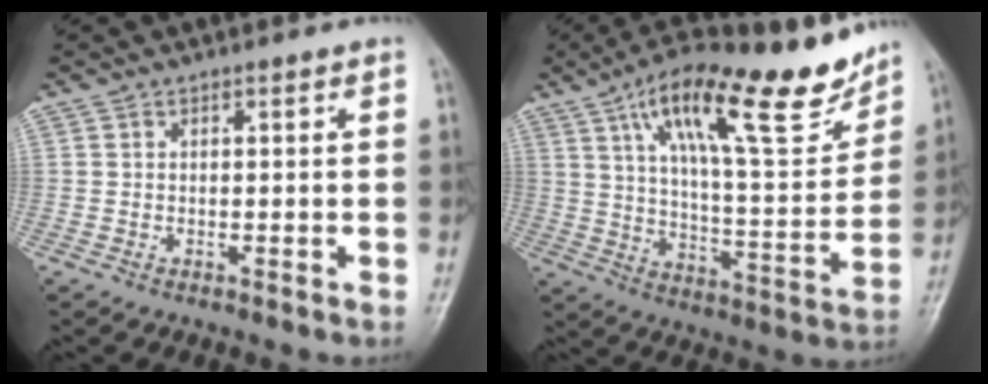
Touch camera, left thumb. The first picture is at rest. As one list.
[{"total": 23.2, "force": [14.7, 6.7, 16.7], "torque": [-0.230, -0.053, 0.236]}]